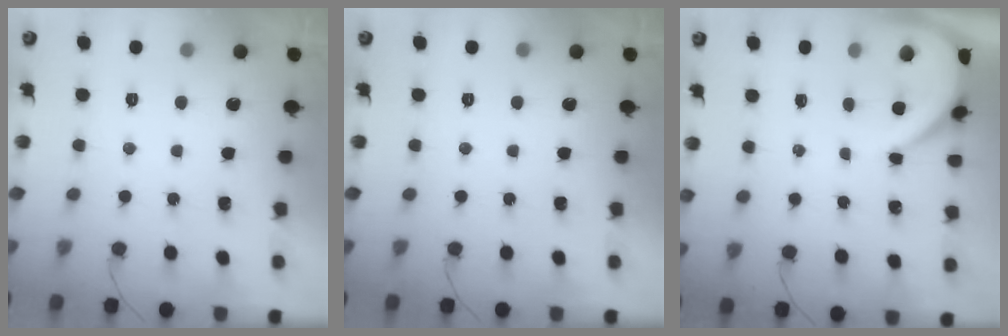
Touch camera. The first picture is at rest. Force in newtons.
{"total": 0.0}
{"total": 3.8, "press": 3.7, "slide": 0.4}